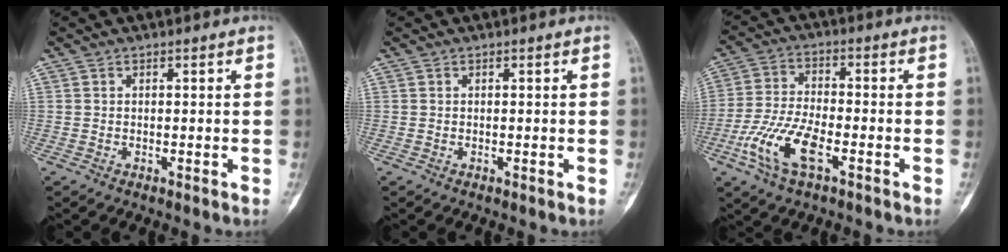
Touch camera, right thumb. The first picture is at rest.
{"total": 0.0}
{"total": 11.0, "force": [-4.6, 4.5, 9.0], "torque": [-0.199, 0.015, -0.090]}